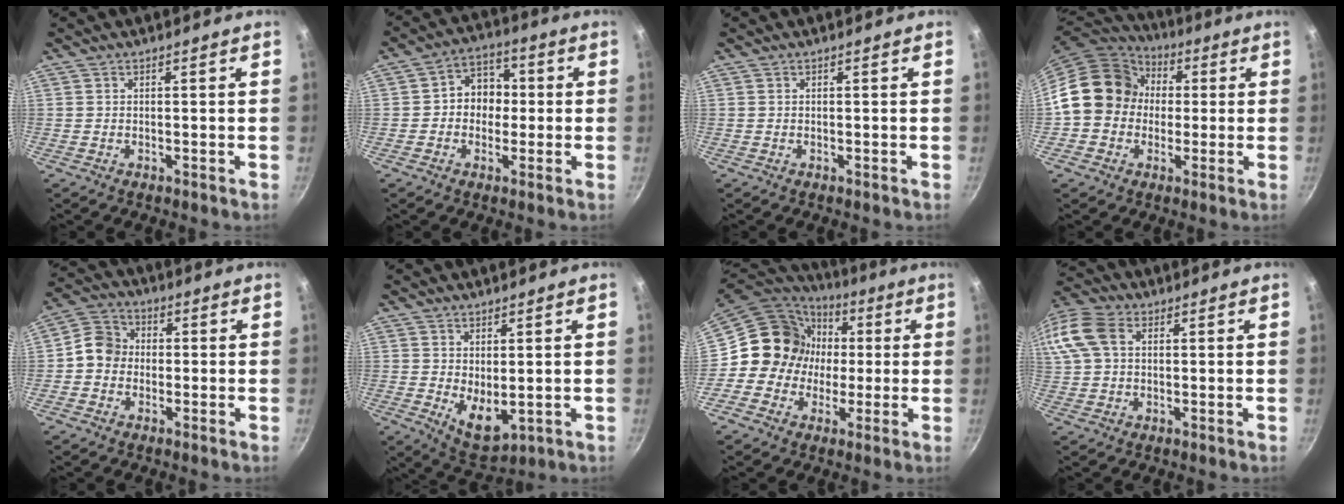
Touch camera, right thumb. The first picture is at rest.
{"total": 7.8, "force": [-0.2, 6.6, 4.1], "torque": [-0.010, 0.019, -0.014]}
{"total": 0.0}
{"total": 15.1, "force": [0.7, 13.2, 7.4], "torque": [-0.088, 0.034, -0.003]}
{"total": 6.8, "force": [-0.6, 6.0, 3.1], "torque": [-0.026, 0.016, -0.033]}
{"total": 6.8, "force": [0.5, 3.8, 5.5], "torque": [-0.068, -0.022, 0.025]}
{"total": 14.3, "force": [0.4, 13.4, 5.0], "torque": [-0.045, 0.027, -0.011]}
{"total": 14.8, "force": [3.9, 10.4, 9.7], "torque": [-0.233, 0.038, 0.066]}